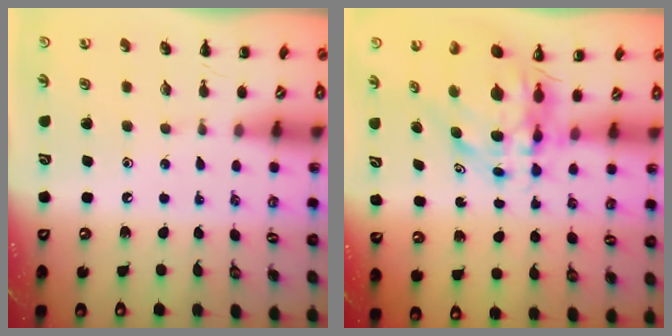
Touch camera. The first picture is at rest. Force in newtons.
{"total": 7.6, "press": 7.1, "slide": 2.7}